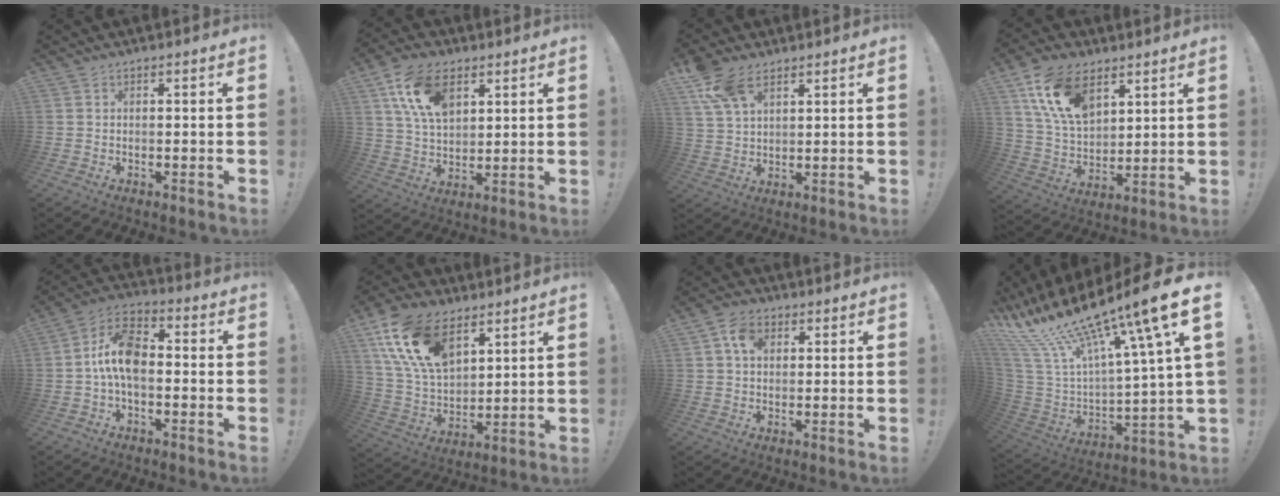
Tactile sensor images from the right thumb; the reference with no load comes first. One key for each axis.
{"total": 14.7, "fx": 6.9, "fy": 9.1, "fz": 9.3, "tx": -0.172, "ty": -0.012, "tz": 0.134}
{"total": 9.6, "fx": 6.0, "fy": 5.2, "fz": 5.4, "tx": -0.097, "ty": -0.020, "tz": 0.118}
{"total": 16.6, "fx": 8.8, "fy": 10.0, "fz": 9.9, "tx": -0.202, "ty": -0.035, "tz": 0.167}
{"total": 11.7, "fx": -1.2, "fy": 6.7, "fz": 9.5, "tx": -0.180, "ty": 0.013, "tz": -0.020}
{"total": 19.4, "fx": 10.1, "fy": 11.5, "fz": 12.0, "tx": -0.254, "ty": -0.043, "tz": 0.190}
{"total": 6.4, "fx": 2.2, "fy": 4.7, "fz": 3.8, "tx": -0.064, "ty": 0.006, "tz": 0.042}
{"total": 20.8, "fx": 14.6, "fy": 5.5, "fz": 13.9, "tx": -0.251, "ty": -0.107, "tz": 0.258}